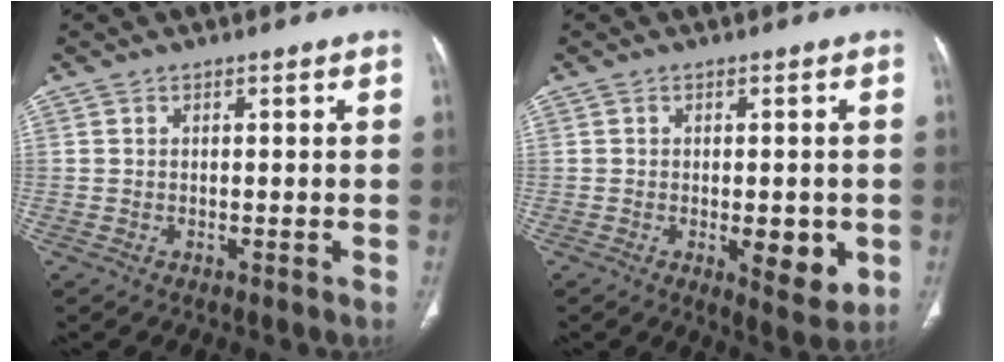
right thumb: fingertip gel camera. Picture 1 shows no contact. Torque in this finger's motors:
{"motor_torque": [0.92, 1.44, -0.20, 0.06, 0.23]}